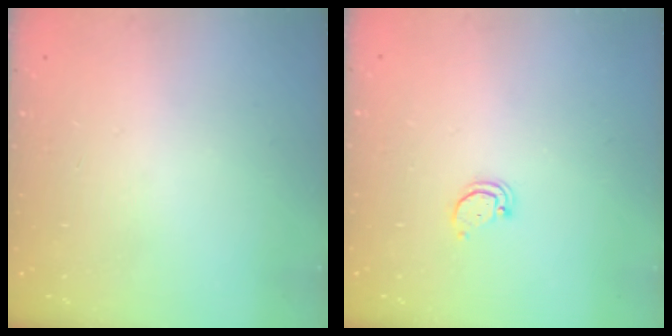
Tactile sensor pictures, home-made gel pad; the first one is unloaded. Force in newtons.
{"total": 2.0, "press": 2.0, "slide": 0.2}